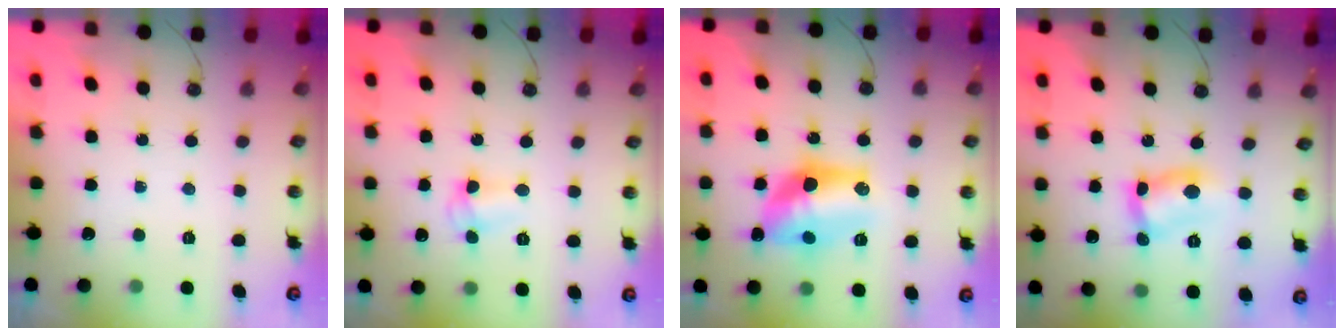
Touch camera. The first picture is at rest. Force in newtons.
{"total": 4.7, "press": 3.3, "slide": 3.4}
{"total": 13.0, "press": 13.0, "slide": 1.0}
{"total": 7.9, "press": 7.9, "slide": 0.4}